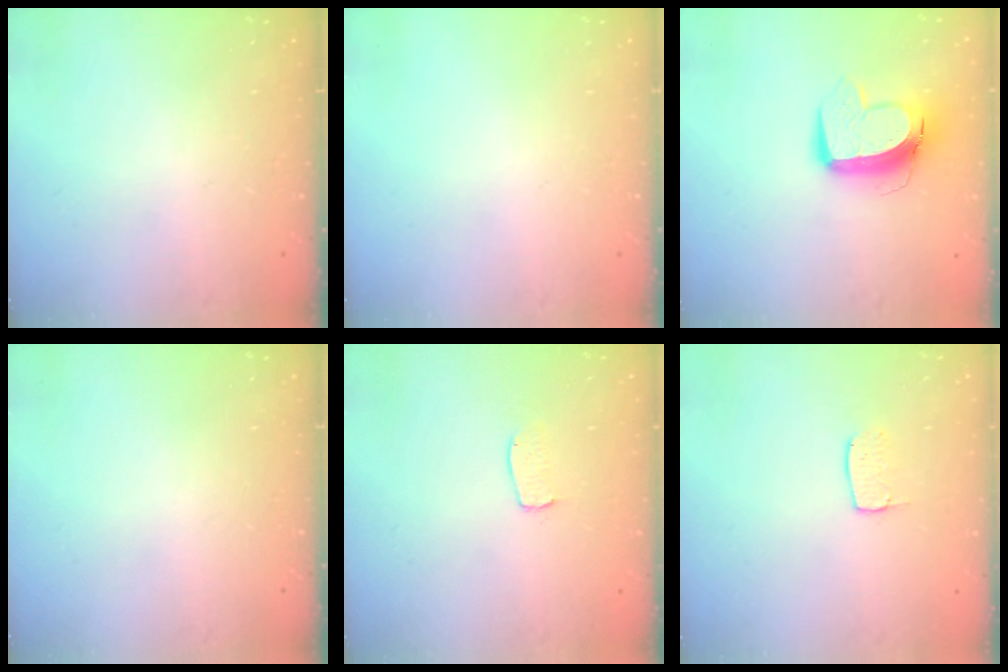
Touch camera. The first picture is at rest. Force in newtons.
{"total": 0.0}
{"total": 11.5, "press": 11.4, "slide": 1.2}
{"total": 0.0}
{"total": 3.3, "press": 3.3, "slide": 0.2}
{"total": 4.4, "press": 4.4, "slide": 0.3}